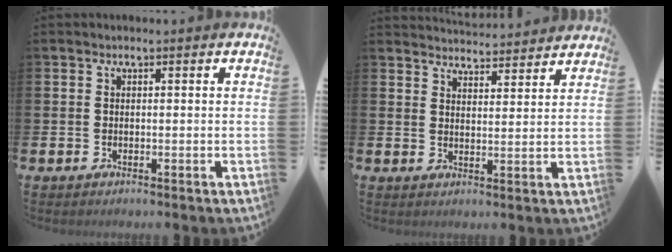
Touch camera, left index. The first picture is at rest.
{"total": 4.2, "force": [4.2, 0.1, -0.3], "torque": [-0.001, -0.032, 0.075]}